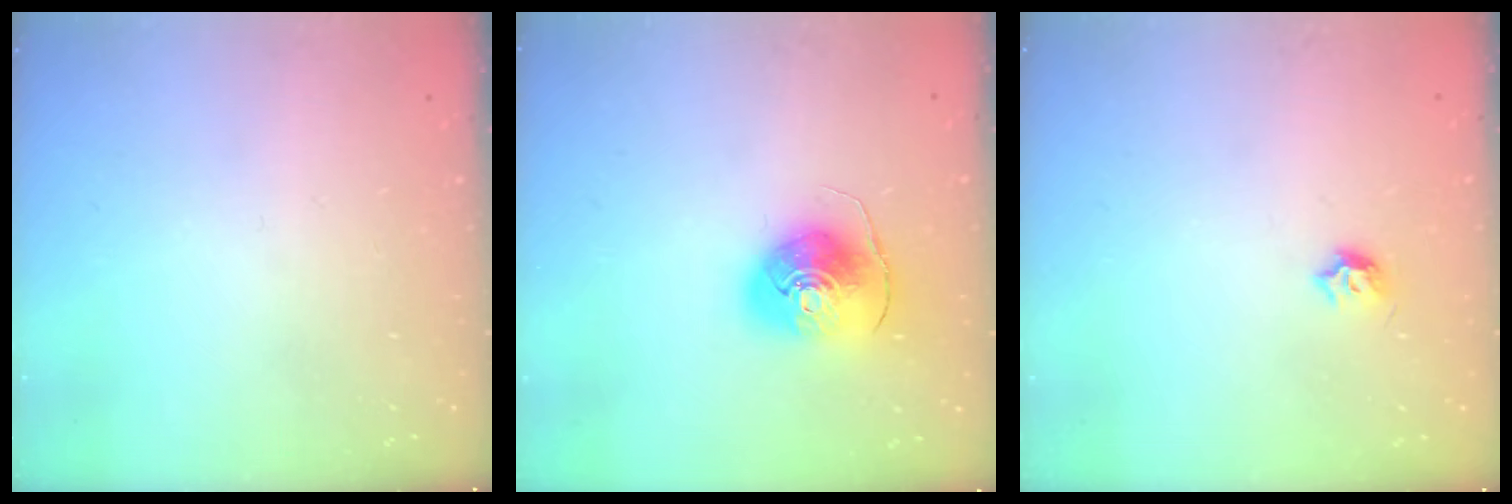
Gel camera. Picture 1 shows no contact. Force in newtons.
{"total": 10.2, "press": 10.1, "slide": 1.1}
{"total": 4.1, "press": 4.0, "slide": 0.7}